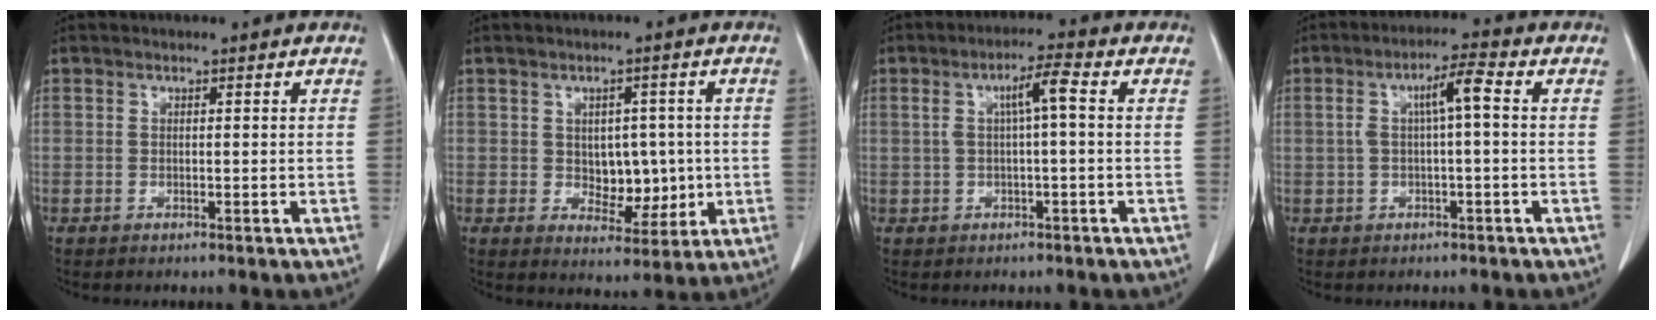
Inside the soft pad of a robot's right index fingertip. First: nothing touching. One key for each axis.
{"total": 6.5, "fx": 0.0, "fy": 4.3, "fz": 4.9, "tx": -0.060, "ty": 0.005, "tz": 0.013}
{"total": 4.6, "fx": 0.8, "fy": 0.4, "fz": 4.5, "tx": -0.082, "ty": 0.016, "tz": 0.013}
{"total": 5.1, "fx": 0.7, "fy": 0.5, "fz": 5.1, "tx": -0.091, "ty": 0.017, "tz": 0.011}